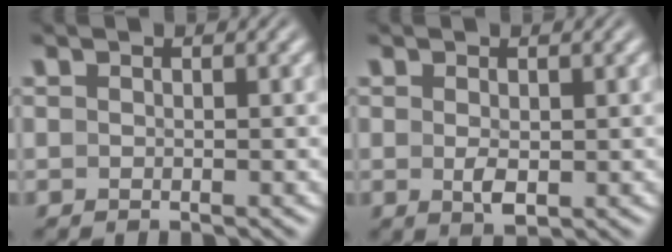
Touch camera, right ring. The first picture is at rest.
{"total": 1.7, "force": [-0.4, 0.5, 1.6], "torque": [-0.032, -0.017, 0.007]}